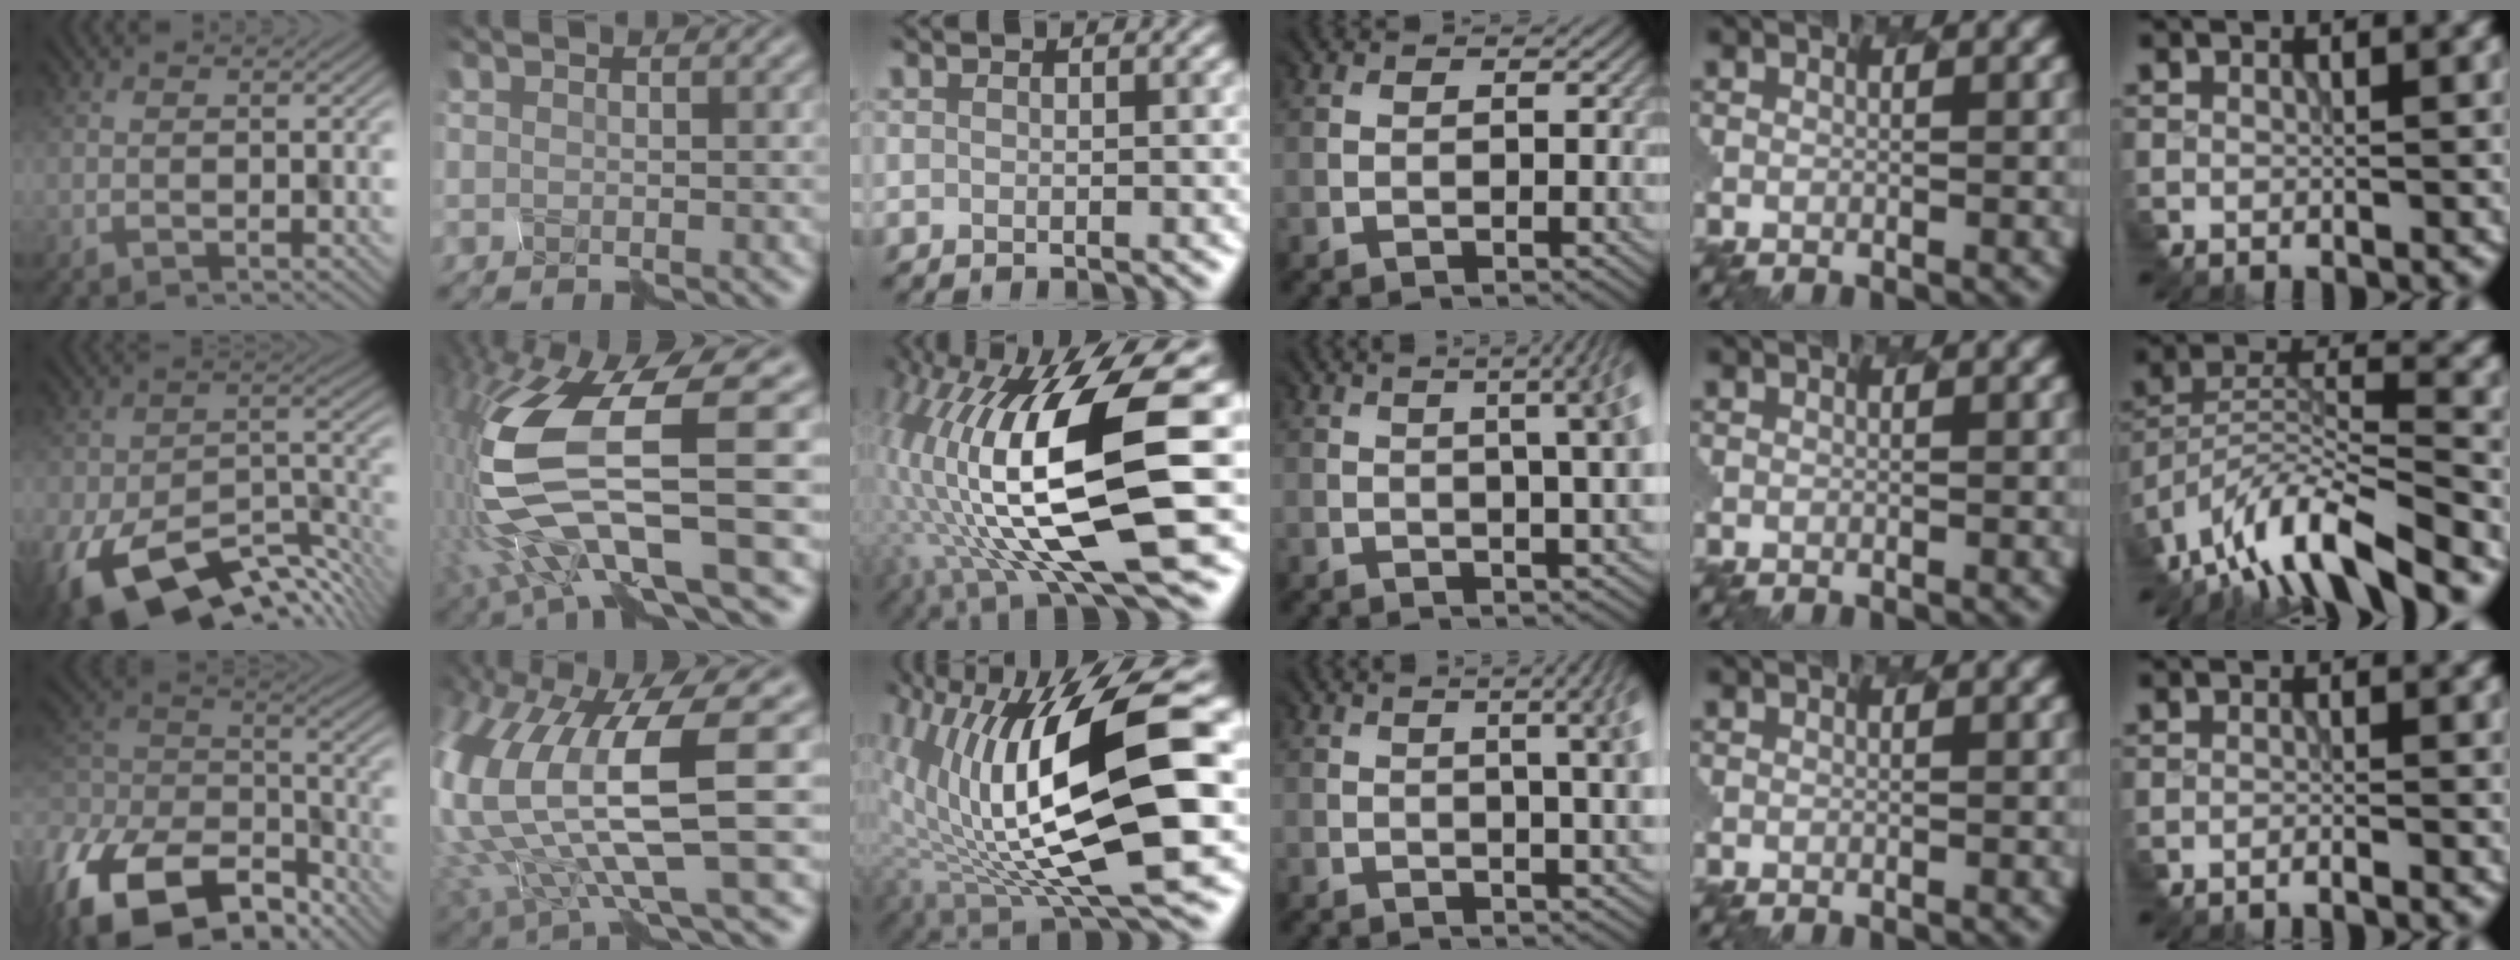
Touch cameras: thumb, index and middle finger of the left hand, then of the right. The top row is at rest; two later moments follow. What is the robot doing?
{"motion": "disassemble", "object": "spray bottle"}